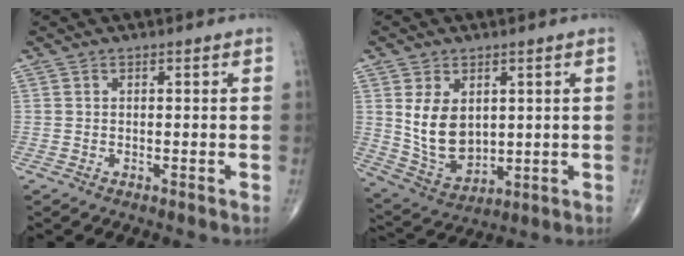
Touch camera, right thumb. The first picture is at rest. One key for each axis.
{"total": 10.6, "fx": 2.1, "fy": 7.2, "fz": 7.5, "tx": -0.115, "ty": -0.020, "tz": 0.061}